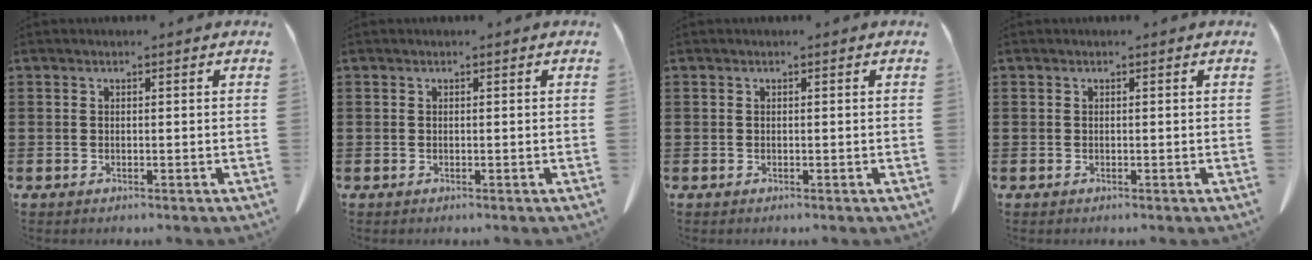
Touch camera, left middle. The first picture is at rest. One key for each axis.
{"total": 0.0}
{"total": 0.0}
{"total": 0.0}